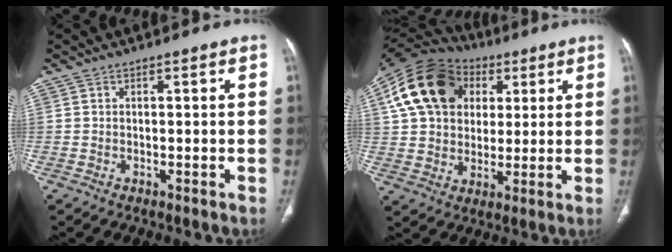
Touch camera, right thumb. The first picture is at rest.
{"total": 19.6, "force": [6.2, 14.7, 11.4], "torque": [-0.204, 0.017, 0.105]}